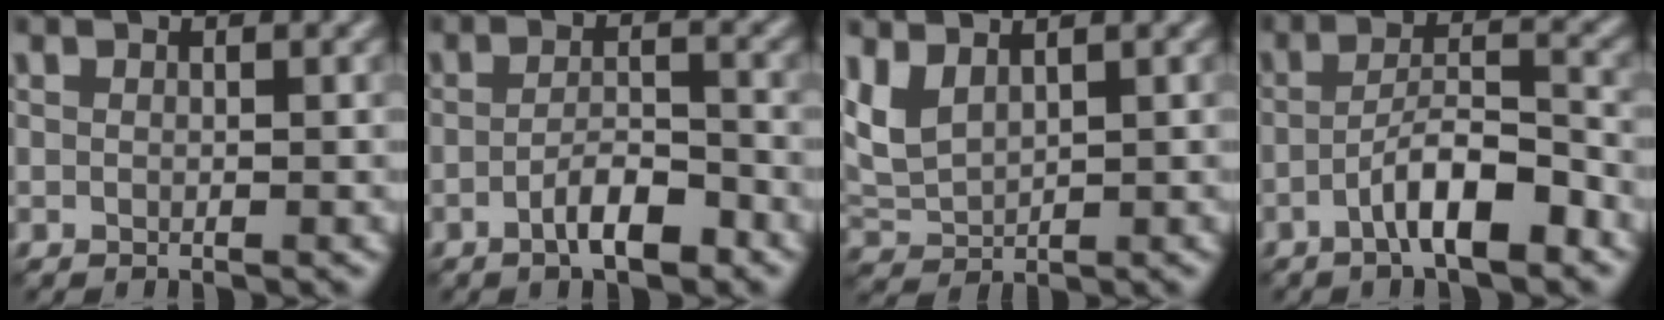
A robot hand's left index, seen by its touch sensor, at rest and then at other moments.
{"total": 3.6, "force": [-2.0, 1.1, 2.8], "torque": [-0.051, 0.005, -0.036]}
{"total": 3.2, "force": [1.7, 1.6, 2.1], "torque": [-0.058, 0.006, 0.040]}
{"total": 5.3, "force": [-2.8, 1.3, 4.3], "torque": [-0.071, 0.012, -0.051]}